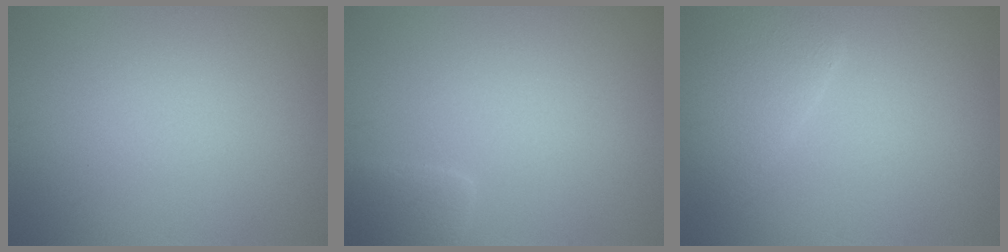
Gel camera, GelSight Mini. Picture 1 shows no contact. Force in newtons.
{"total": 1.9, "press": 1.9, "slide": 0.3}
{"total": 2.9, "press": 2.8, "slide": 0.4}